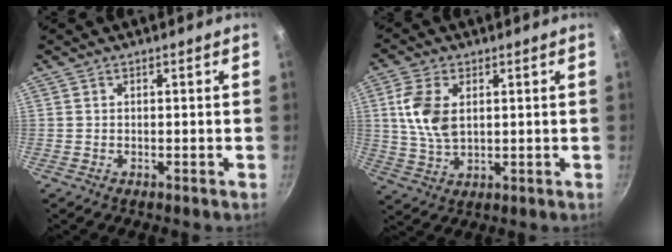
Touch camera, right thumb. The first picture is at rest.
{"total": 9.1, "force": [2.0, 5.4, 7.0], "torque": [-0.136, -0.008, 0.040]}